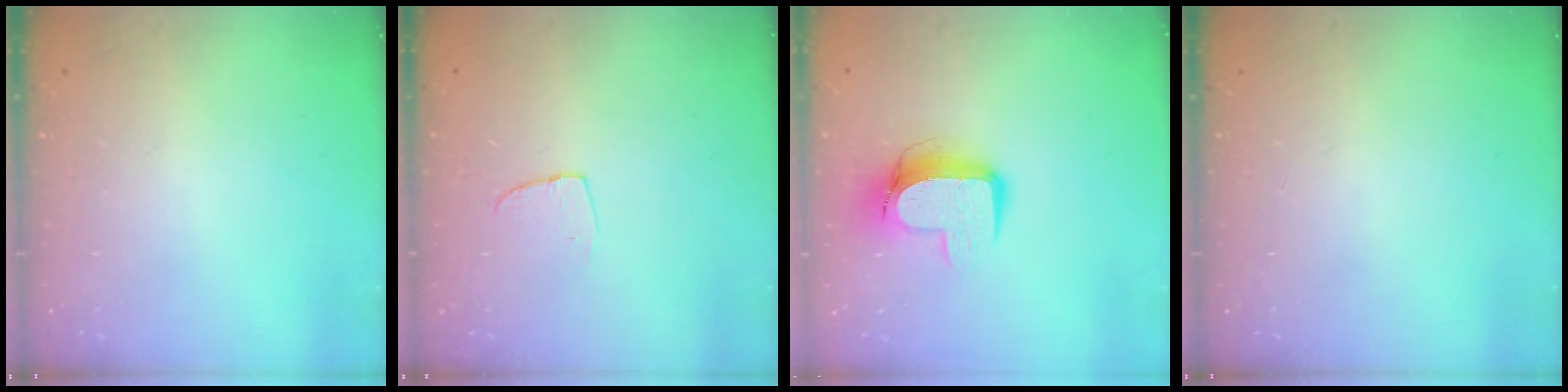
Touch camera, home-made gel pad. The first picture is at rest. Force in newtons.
{"total": 3.6, "press": 3.6, "slide": 0.3}
{"total": 10.7, "press": 10.7, "slide": 1.0}
{"total": 0.0}